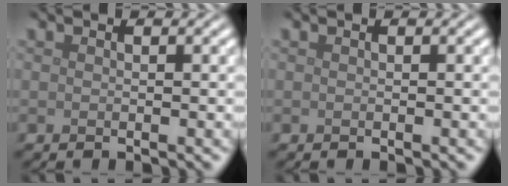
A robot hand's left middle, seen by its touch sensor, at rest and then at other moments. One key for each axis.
{"total": 0.0}